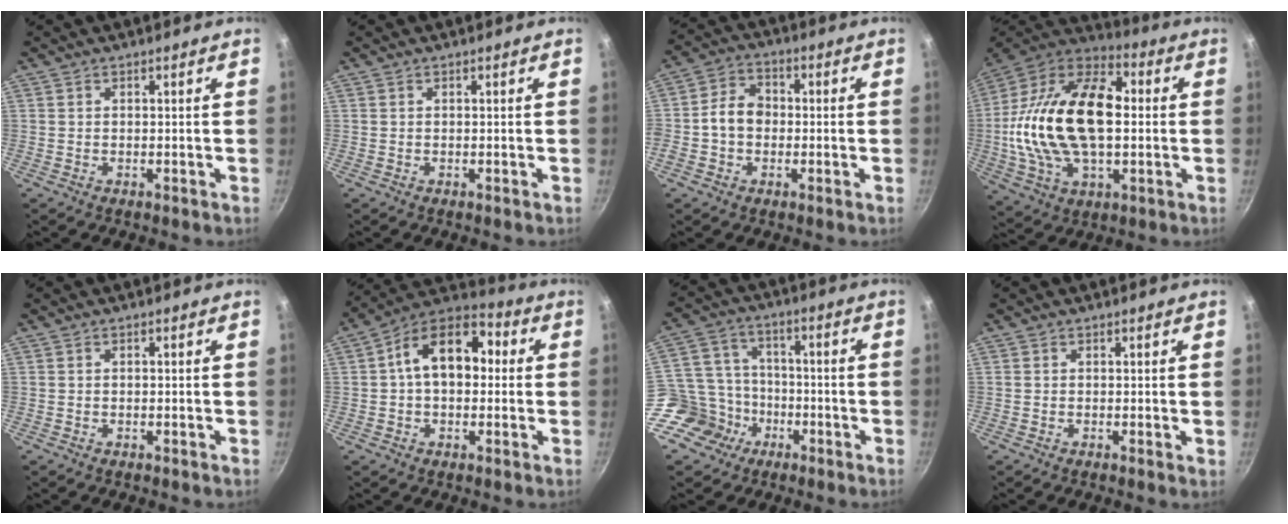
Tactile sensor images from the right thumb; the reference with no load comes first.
{"total": 0.0}
{"total": 6.7, "force": [-0.8, 5.4, 3.9], "torque": [-0.042, 0.021, -0.028]}
{"total": 27.6, "force": [0.4, 16.0, 22.5], "torque": [-0.414, 0.032, -0.003]}
{"total": 0.0}
{"total": 14.5, "force": [1.6, 9.7, 10.6], "torque": [-0.125, 0.037, 0.005]}
{"total": 11.6, "force": [-5.8, 9.5, 3.4], "torque": [-0.036, 0.054, -0.110]}
{"total": 0.6, "force": [0.1, 0.2, 0.5], "torque": [-0.008, -0.001, -0.001]}